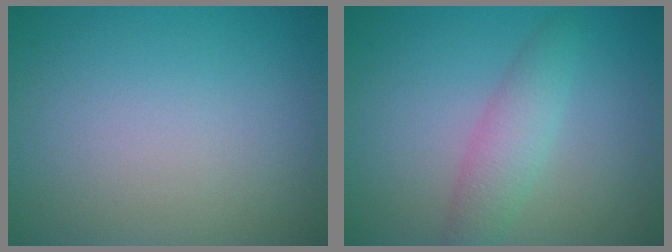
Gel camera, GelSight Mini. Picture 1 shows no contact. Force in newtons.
{"total": 2.9, "press": 2.9, "slide": 0.0}